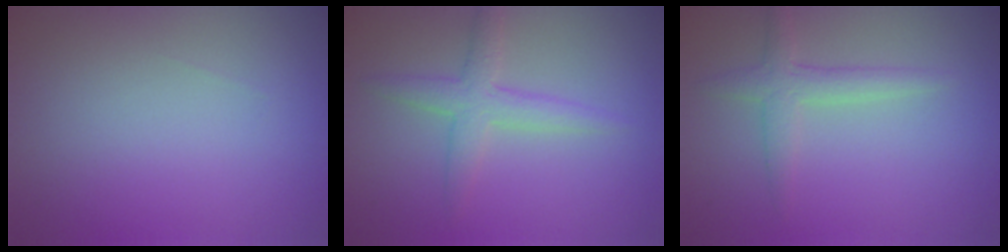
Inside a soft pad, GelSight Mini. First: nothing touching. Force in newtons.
{"total": 2.8, "press": 2.8, "slide": 0.1}
{"total": 2.2, "press": 2.2, "slide": 0.1}